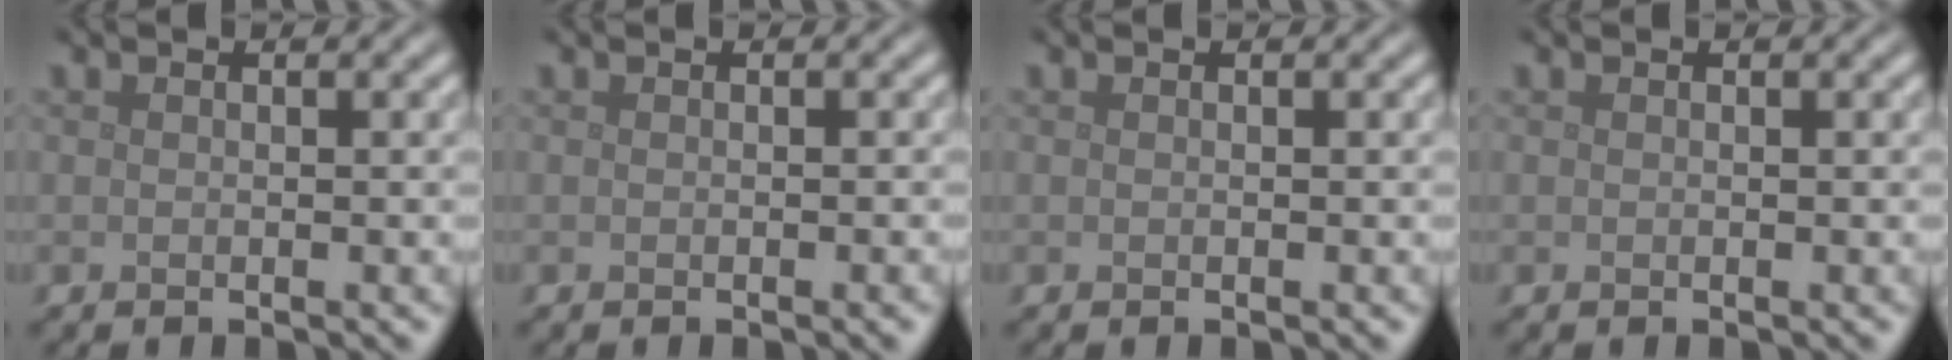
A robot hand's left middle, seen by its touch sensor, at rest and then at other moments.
{"total": 0.7, "force": [-0.3, 0.1, 0.7], "torque": [-0.006, 0.001, -0.003]}
{"total": 0.0}
{"total": 0.0}